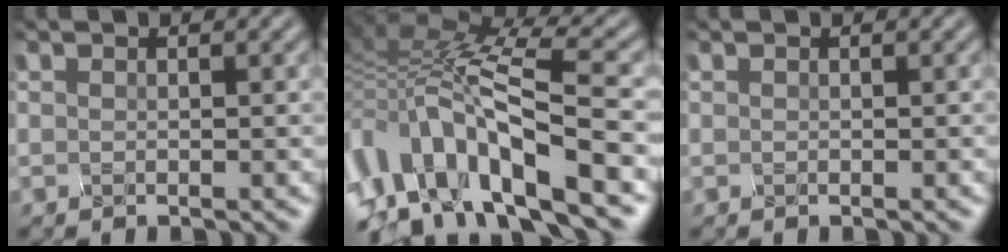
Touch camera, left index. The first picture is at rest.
{"total": 12.4, "force": [-5.4, 4.7, 10.2], "torque": [-0.217, 0.020, -0.071]}
{"total": 0.0}